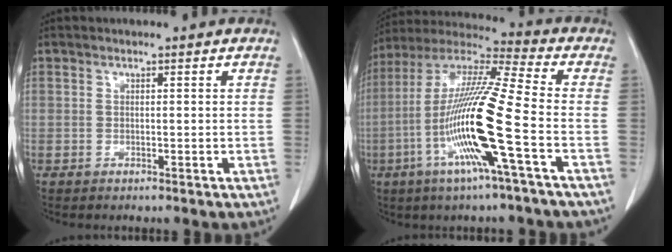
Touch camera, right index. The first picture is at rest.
{"total": 17.5, "force": [-5.2, -0.8, 16.7], "torque": [-0.335, -0.011, -0.111]}